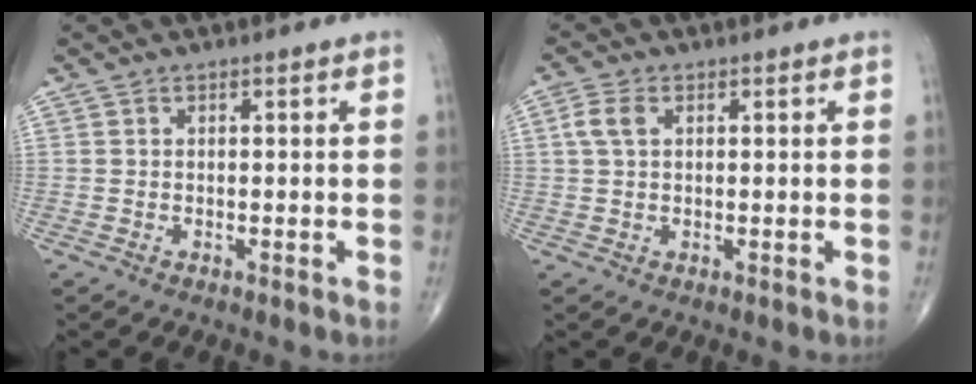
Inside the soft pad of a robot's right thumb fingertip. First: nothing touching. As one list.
[{"total": 3.4, "force": [0.9, 2.1, 2.5], "torque": [-0.061, 0.009, 0.017]}]